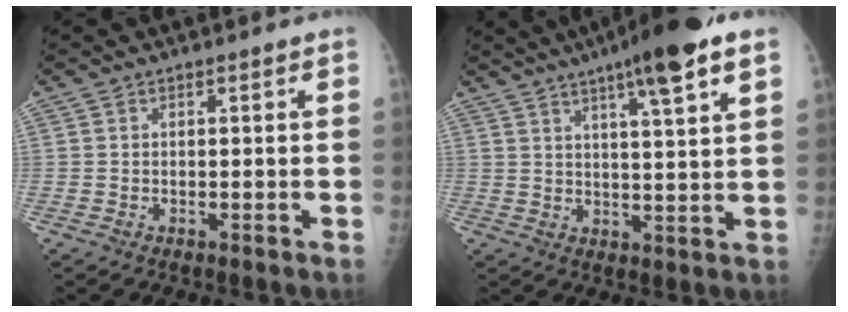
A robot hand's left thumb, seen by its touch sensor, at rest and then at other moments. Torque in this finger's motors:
{"motor_torque": [2.05, 2.21, 1.16, -0.71, 0.18]}